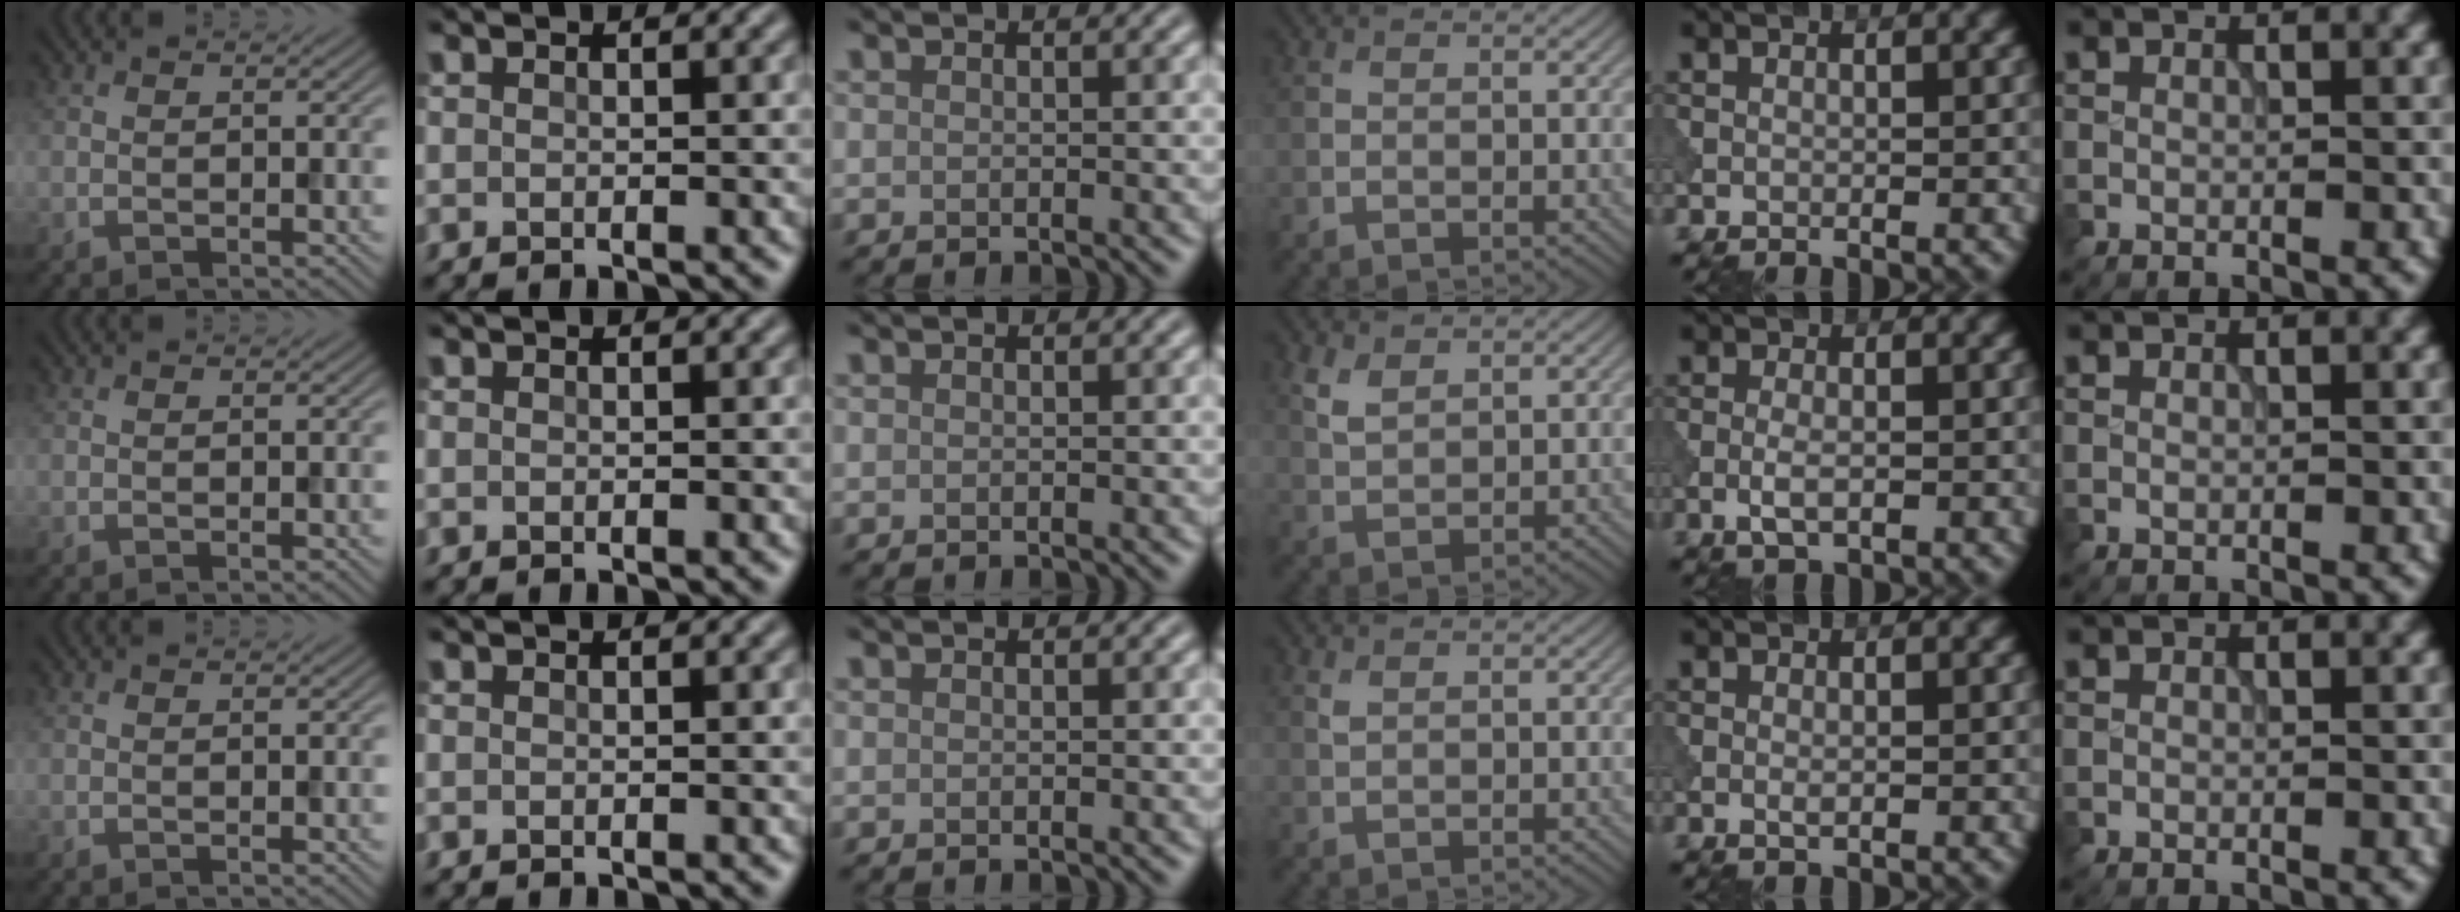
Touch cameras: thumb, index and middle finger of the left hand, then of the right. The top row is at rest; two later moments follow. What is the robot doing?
{"motion": "dispense", "object": "pipette"}